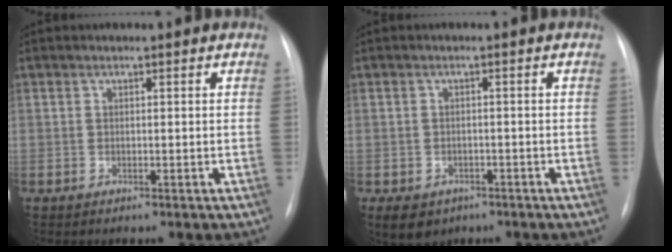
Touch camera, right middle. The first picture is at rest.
{"total": 8.7, "force": [-4.9, 6.6, 3.0], "torque": [-0.074, -0.002, -0.059]}